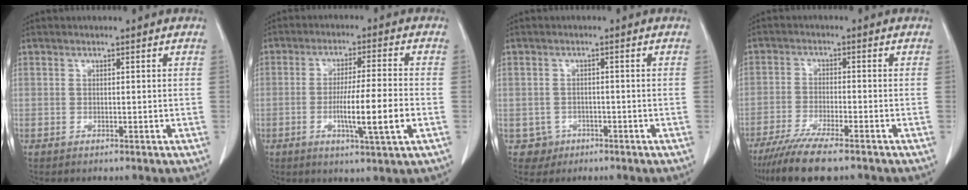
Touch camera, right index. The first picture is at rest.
{"total": 9.2, "force": [-2.4, -0.3, 8.9], "torque": [-0.151, -0.011, -0.043]}
{"total": 2.6, "force": [-1.2, 2.3, -0.2], "torque": [0.009, 0.012, -0.017]}
{"total": 9.4, "force": [-7.5, 0.6, 5.6], "torque": [-0.090, -0.024, -0.123]}